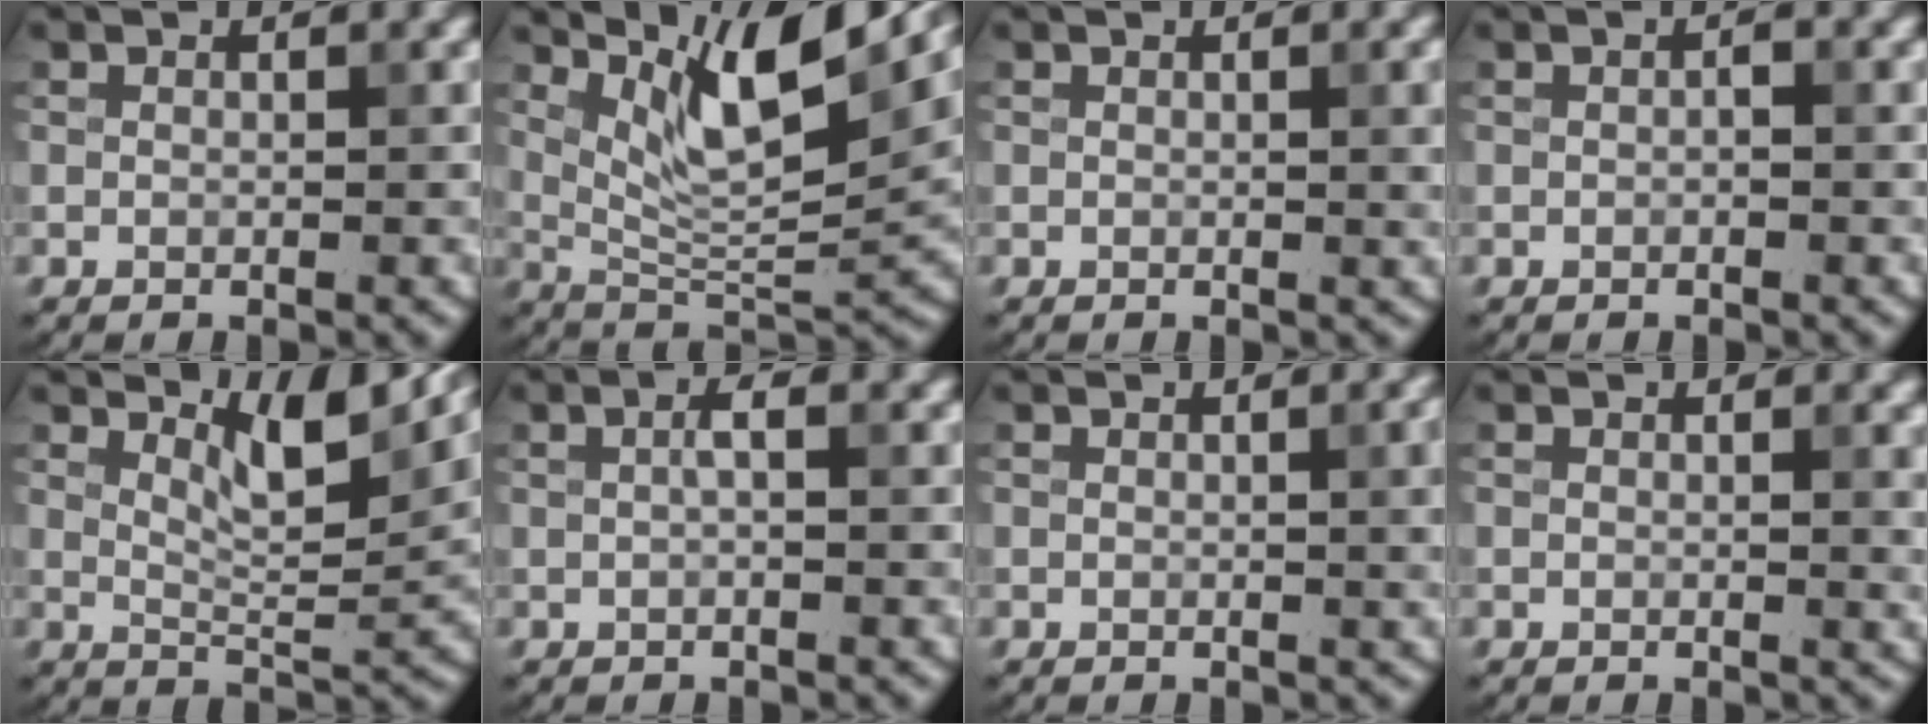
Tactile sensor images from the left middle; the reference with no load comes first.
{"total": 9.4, "force": [5.2, 2.1, 7.5], "torque": [-0.124, -0.005, 0.096]}
{"total": 2.5, "force": [0.4, 0.8, 2.4], "torque": [-0.024, 0.003, 0.001]}
{"total": 0.6, "force": [-0.1, 0.2, 0.5], "torque": [-0.011, 0.002, -0.001]}
{"total": 5.1, "force": [3.5, 1.2, 3.6], "torque": [-0.064, -0.006, 0.056]}
{"total": 1.1, "force": [0.1, 0.2, 1.1], "torque": [-0.024, 0.004, 0.002]}
{"total": 3.2, "force": [0.3, 1.1, 3.0], "torque": [-0.029, 0.006, 0.001]}
{"total": 1.6, "force": [0.3, 0.5, 1.4], "torque": [-0.012, 0.000, 0.001]}